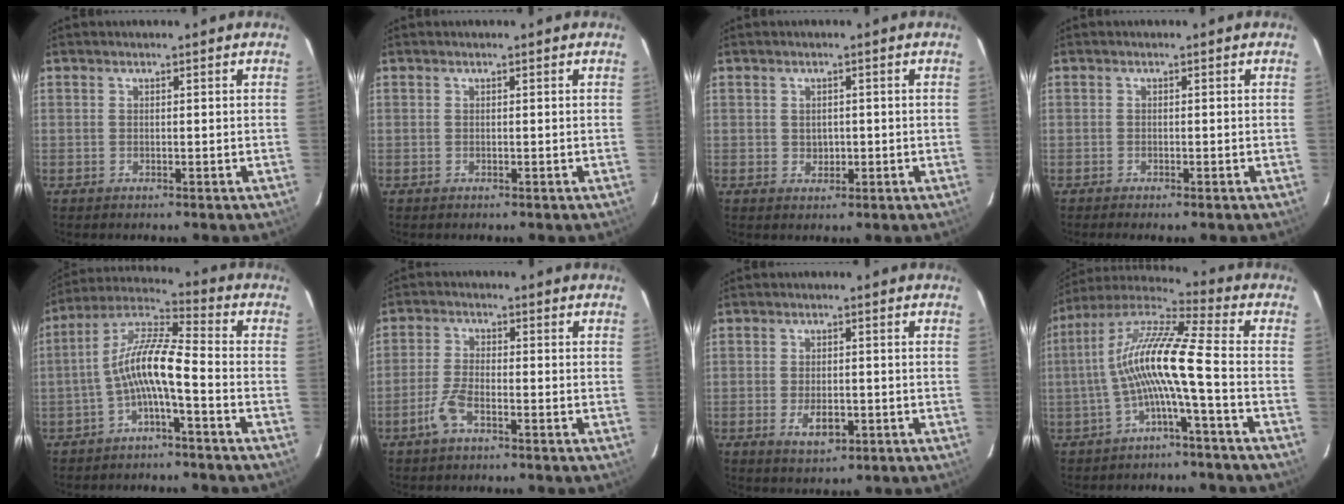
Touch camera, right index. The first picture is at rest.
{"total": 0.0}
{"total": 2.0, "force": [-0.1, 1.8, 0.9], "torque": [-0.011, 0.003, 0.001]}
{"total": 1.0, "force": [-0.9, 0.0, 0.5], "torque": [-0.012, -0.002, -0.015]}
{"total": 9.8, "force": [-3.3, 1.5, 9.1], "torque": [-0.200, 0.019, -0.066]}
{"total": 4.8, "force": [-3.0, 1.3, 3.5], "torque": [-0.086, 0.002, -0.063]}
{"total": 5.0, "force": [-1.7, 2.6, 3.9], "torque": [-0.078, -0.011, -0.025]}
{"total": 12.9, "force": [-2.9, 0.2, 12.6], "torque": [-0.246, 0.015, -0.061]}